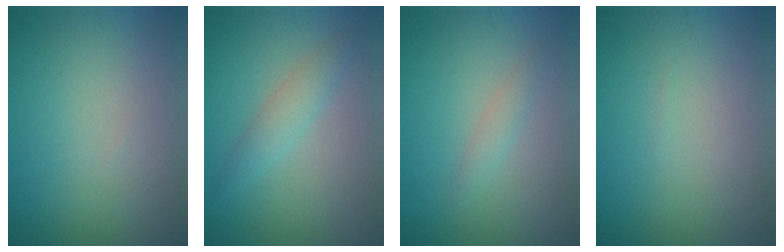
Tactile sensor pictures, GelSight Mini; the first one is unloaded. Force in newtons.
{"total": 2.2, "press": 2.2, "slide": 0.1}
{"total": 1.2, "press": 1.2, "slide": 0.0}
{"total": 0.0}